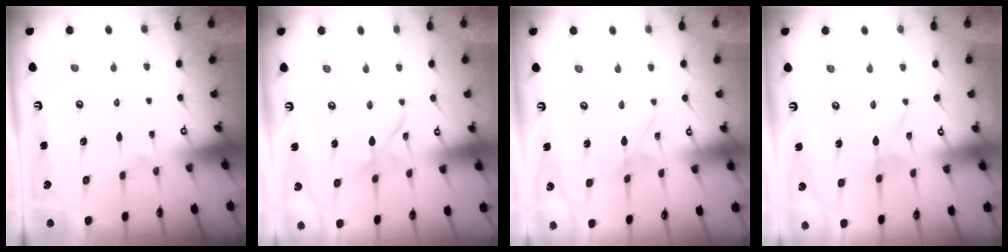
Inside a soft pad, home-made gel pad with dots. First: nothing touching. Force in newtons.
{"total": 5.7, "press": 5.7, "slide": 0.4}
{"total": 3.8, "press": 3.8, "slide": 0.3}
{"total": 2.3, "press": 2.3, "slide": 0.3}